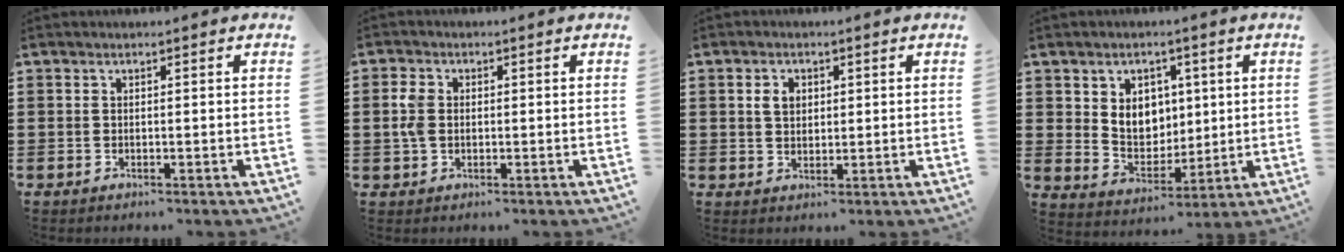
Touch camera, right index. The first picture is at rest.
{"total": 3.3, "force": [0.2, 2.4, 2.3], "torque": [-0.066, 0.003, -0.003]}
{"total": 2.7, "force": [0.8, 2.0, 1.7], "torque": [-0.040, 0.010, 0.013]}
{"total": 6.3, "force": [2.0, 5.5, 2.5], "torque": [-0.049, 0.003, 0.033]}